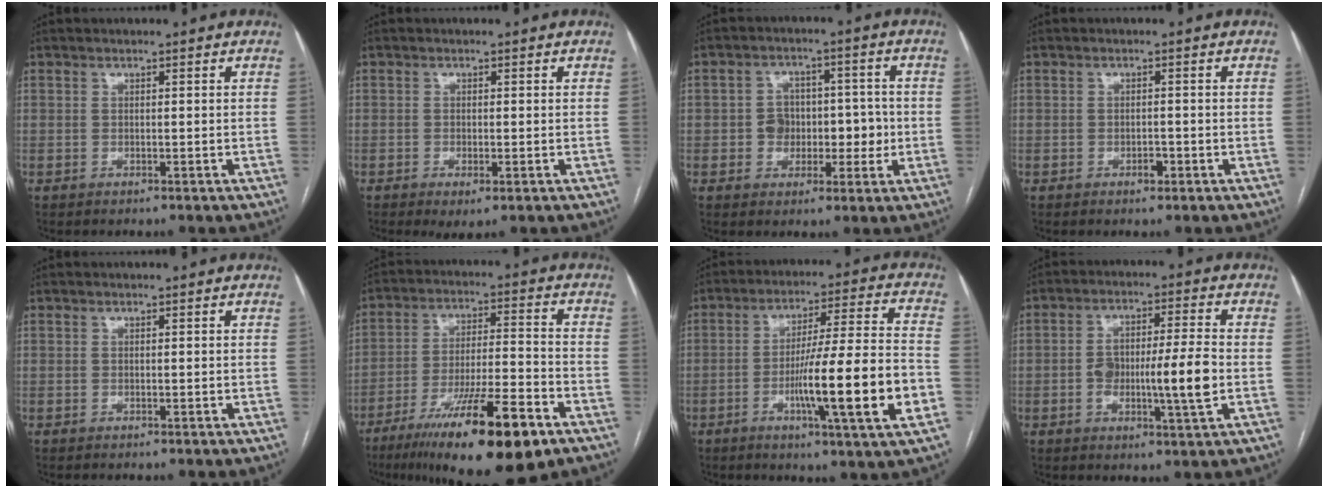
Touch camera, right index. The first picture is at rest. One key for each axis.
{"total": 2.4, "fx": -1.1, "fy": 0.8, "fz": 2.1, "tx": -0.030, "ty": -0.003, "tz": -0.011}
{"total": 6.6, "fx": -0.9, "fy": 5.3, "fz": 3.7, "tx": -0.041, "ty": 0.029, "tz": -0.011}
{"total": 1.5, "fx": -0.8, "fy": 0.8, "fz": 1.0, "tx": -0.014, "ty": 0.002, "tz": -0.010}
{"total": 0.0}
{"total": 19.5, "fx": -12.0, "fy": 2.5, "fz": 15.2, "tx": -0.233, "ty": -0.030, "tz": -0.198}
{"total": 17.1, "fx": -4.9, "fy": -0.3, "fz": 16.4, "tx": -0.262, "ty": -0.007, "tz": -0.079}
{"total": 10.0, "fx": -1.7, "fy": 1.3, "fz": 9.8, "tx": -0.172, "ty": 0.007, "tz": -0.029}